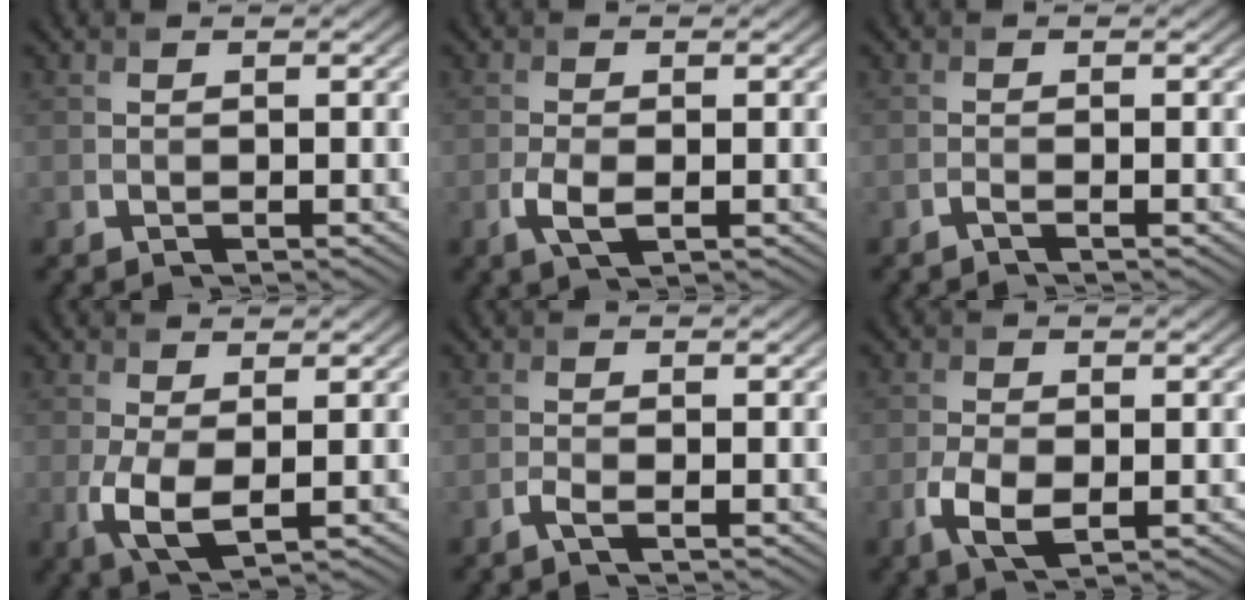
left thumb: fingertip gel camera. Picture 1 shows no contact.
{"total": 2.9, "force": [-1.0, 1.3, 2.4], "torque": [-0.060, -0.006, -0.022]}
{"total": 0.9, "force": [-0.6, 0.0, 0.6], "torque": [-0.013, -0.001, -0.015]}
{"total": 4.5, "force": [-0.4, 1.9, 4.1], "torque": [-0.103, -0.010, -0.006]}
{"total": 1.3, "force": [-0.8, 0.1, 1.0], "torque": [-0.023, 0.003, -0.021]}
{"total": 4.5, "force": [-1.5, 2.2, 3.6], "torque": [-0.083, -0.006, -0.029]}